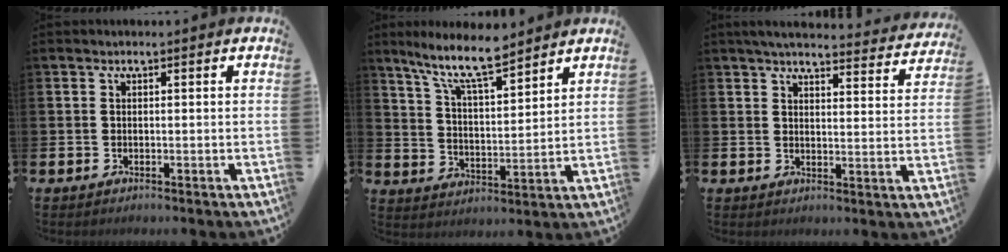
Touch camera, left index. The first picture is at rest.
{"total": 9.2, "force": [8.0, 1.4, 4.4], "torque": [-0.101, -0.035, 0.142]}
{"total": 4.4, "force": [4.2, 0.6, 1.2], "torque": [-0.028, -0.031, 0.070]}